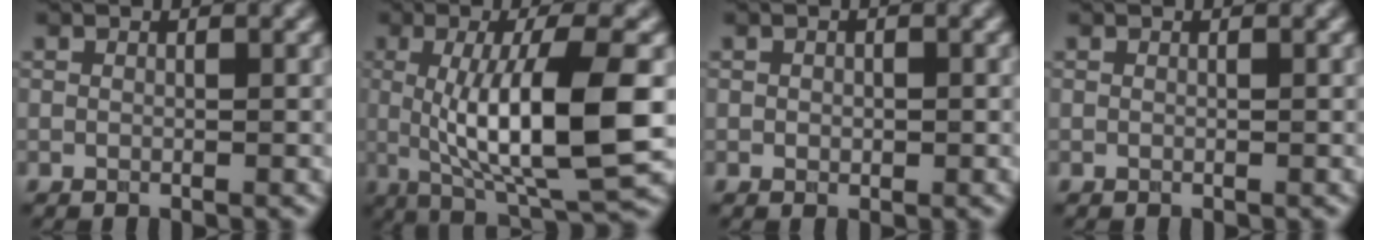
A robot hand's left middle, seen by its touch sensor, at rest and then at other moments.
{"total": 10.8, "force": [-0.5, 2.6, 10.5], "torque": [-0.153, -0.006, -0.002]}
{"total": 0.6, "force": [0.0, 0.5, 0.3], "torque": [-0.003, -0.002, -0.001]}
{"total": 0.0}